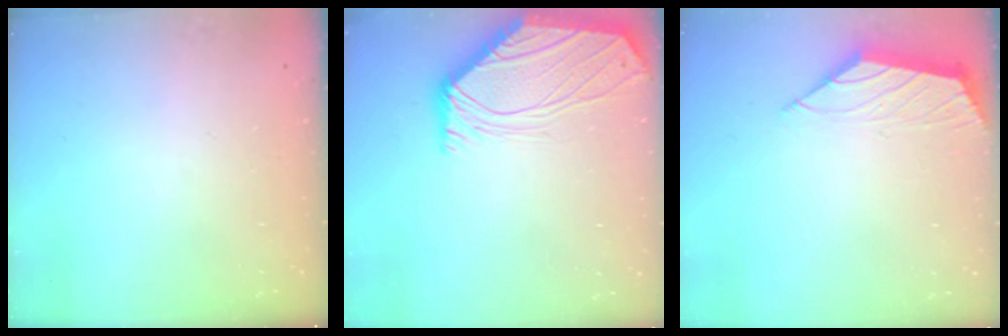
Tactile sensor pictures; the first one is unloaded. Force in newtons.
{"total": 0.5, "press": 0.4, "slide": 0.3}
{"total": 0.8, "press": 0.7, "slide": 0.4}